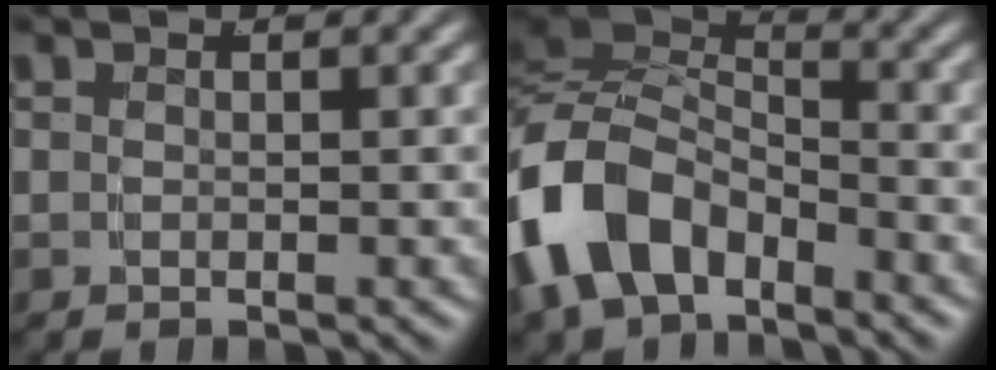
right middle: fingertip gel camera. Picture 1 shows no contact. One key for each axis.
{"total": 9.1, "fx": -1.6, "fy": 7.1, "fz": 5.5, "tx": -0.141, "ty": -0.022, "tz": -0.027}